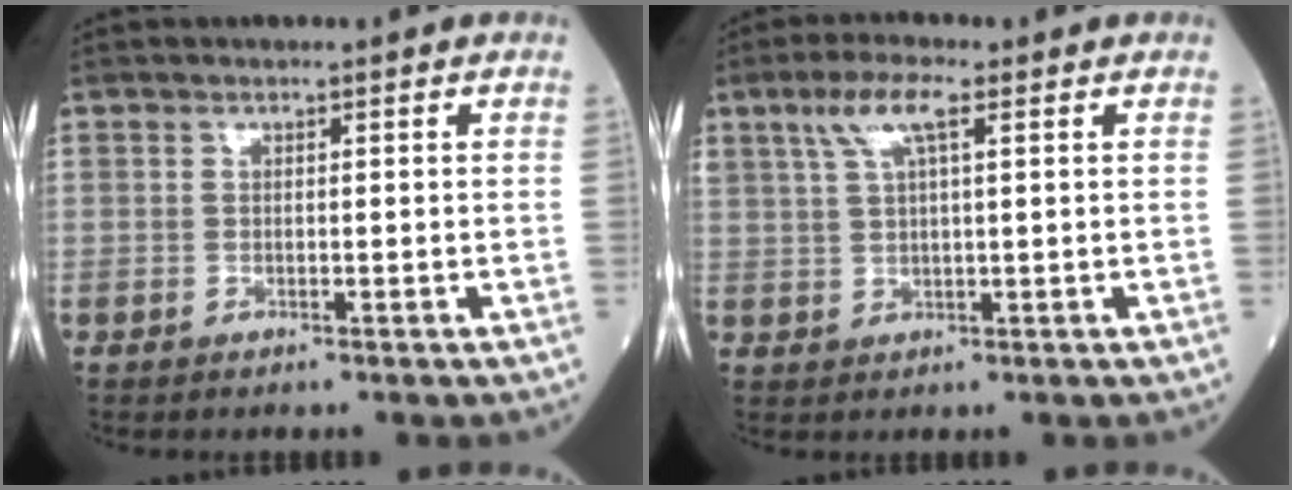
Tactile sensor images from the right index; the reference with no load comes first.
{"total": 5.4, "force": [2.7, 1.1, 4.6], "torque": [-0.099, 0.017, 0.055]}